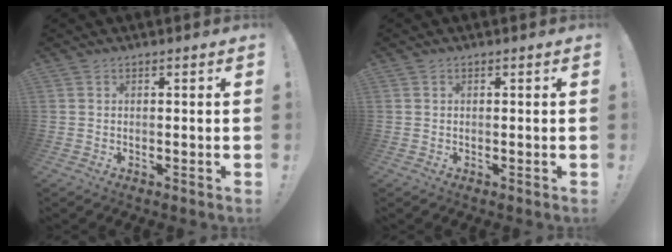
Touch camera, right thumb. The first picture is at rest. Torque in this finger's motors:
{"motor_torque": [-0.03, 0.13, 0.16, -0.10, 0.00]}